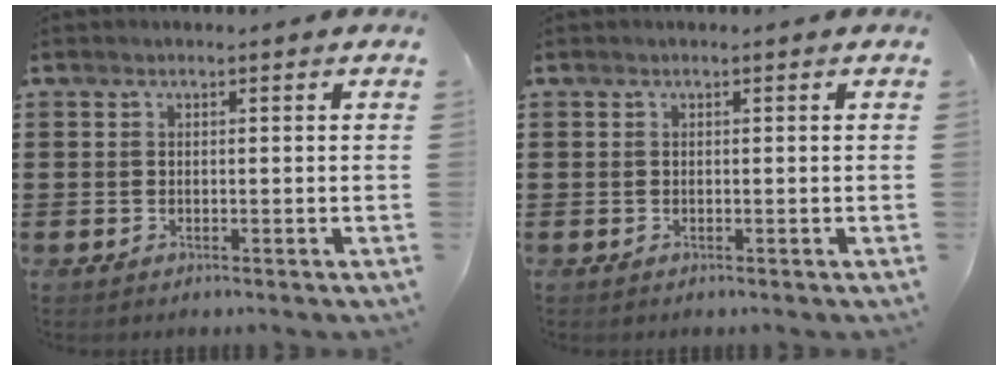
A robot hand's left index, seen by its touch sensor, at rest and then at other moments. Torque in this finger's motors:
{"motor_torque": [-0.02, -0.01, 0.00, 0.00]}